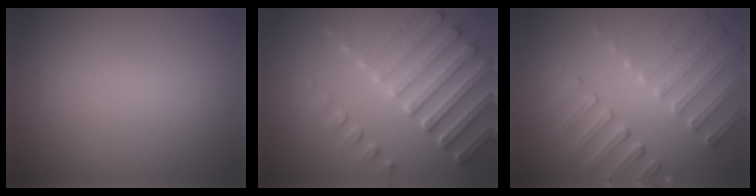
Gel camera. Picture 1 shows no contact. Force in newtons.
{"total": 6.7, "press": 6.5, "slide": 1.6}
{"total": 5.0, "press": 3.8, "slide": 3.3}